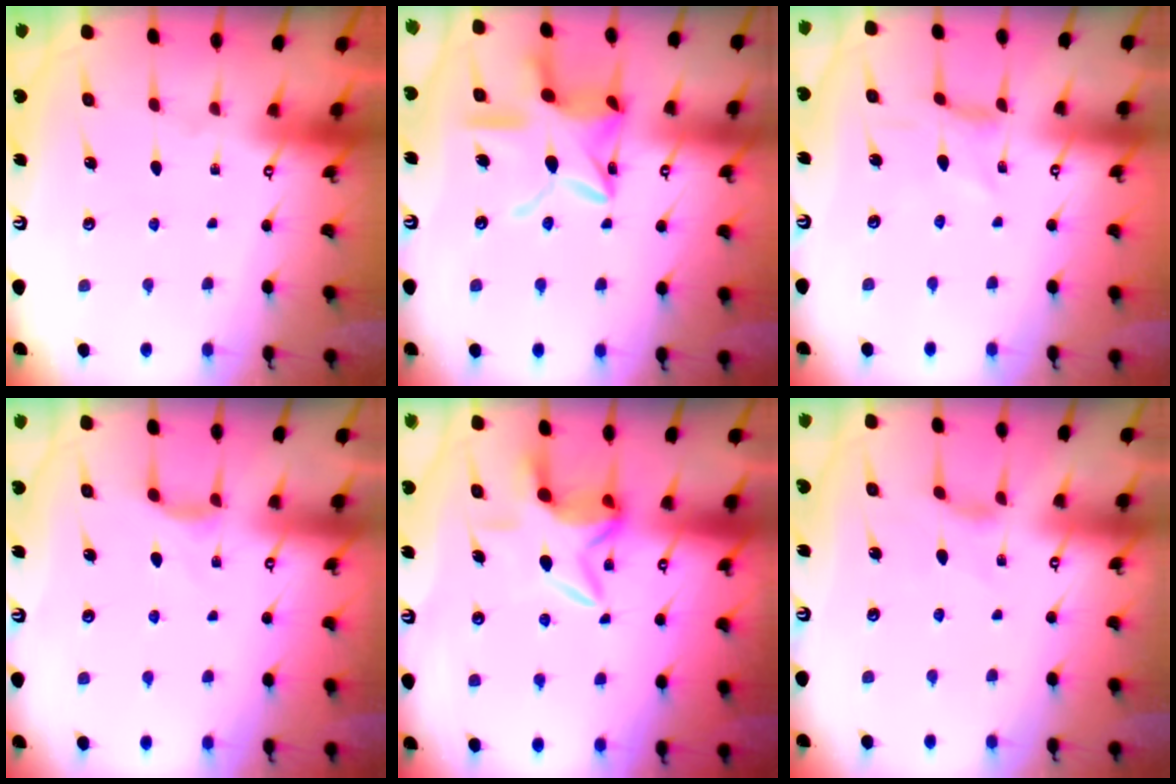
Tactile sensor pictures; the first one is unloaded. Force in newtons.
{"total": 15.4, "press": 15.3, "slide": 1.2}
{"total": 0.0}
{"total": 4.0, "press": 3.9, "slide": 0.7}
{"total": 6.4, "press": 6.4, "slide": 0.7}
{"total": 4.0, "press": 3.9, "slide": 0.7}